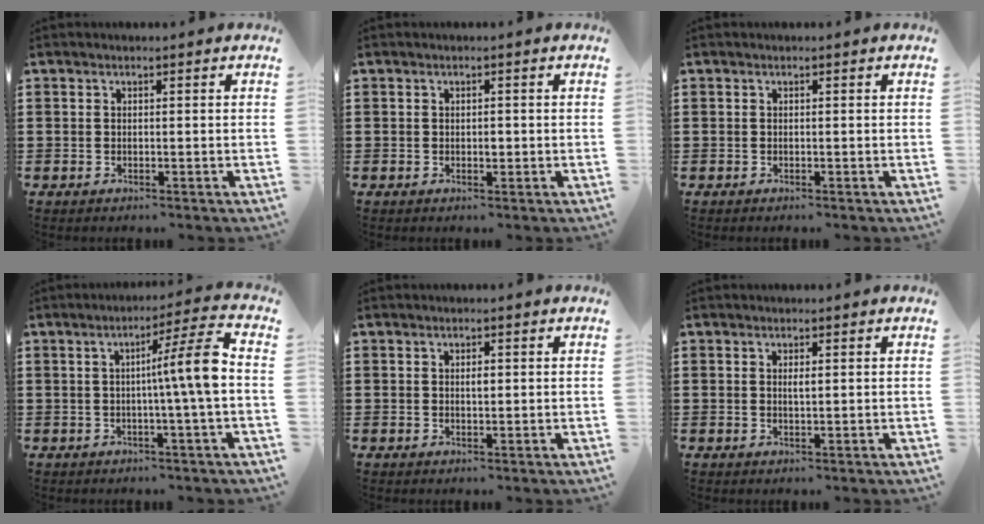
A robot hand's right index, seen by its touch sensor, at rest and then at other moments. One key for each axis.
{"total": 1.2, "fx": 0.0, "fy": 0.6, "fz": 1.0, "tx": -0.020, "ty": 0.001, "tz": -0.001}
{"total": 0.0}
{"total": 8.3, "fx": 0.0, "fy": -0.3, "fz": 8.3, "tx": -0.126, "ty": -0.012, "tz": -0.013}
{"total": 1.2, "fx": 0.2, "fy": 0.5, "fz": 1.1, "tx": -0.022, "ty": 0.003, "tz": 0.002}
{"total": 1.2, "fx": 0.3, "fy": 0.3, "fz": 1.1, "tx": -0.022, "ty": 0.002, "tz": 0.004}